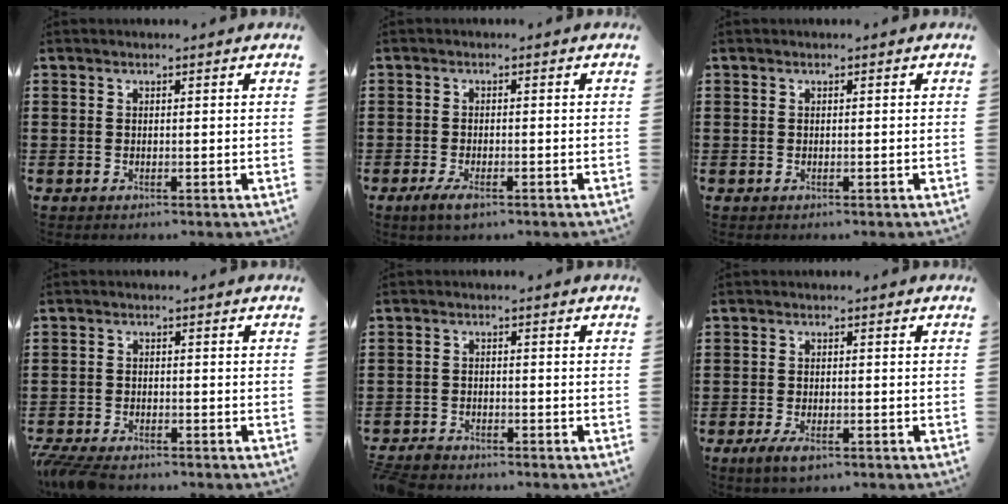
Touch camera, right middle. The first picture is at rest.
{"total": 2.4, "force": [-1.3, 0.8, 1.9], "torque": [-0.046, -0.004, -0.027]}
{"total": 0.0}
{"total": 3.4, "force": [-3.2, 0.7, 1.0], "torque": [-0.040, -0.006, -0.071]}
{"total": 2.4, "force": [-2.3, 0.5, 0.1], "torque": [-0.015, 0.000, -0.053]}
{"total": 2.8, "force": [-1.6, 1.0, 2.1], "torque": [-0.048, -0.002, -0.032]}